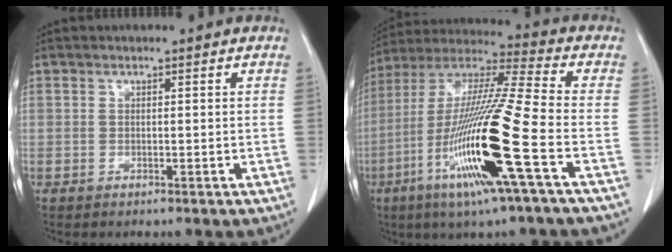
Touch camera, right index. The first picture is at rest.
{"total": 20.5, "force": [-7.0, -0.5, 19.3], "torque": [-0.407, -0.031, -0.144]}